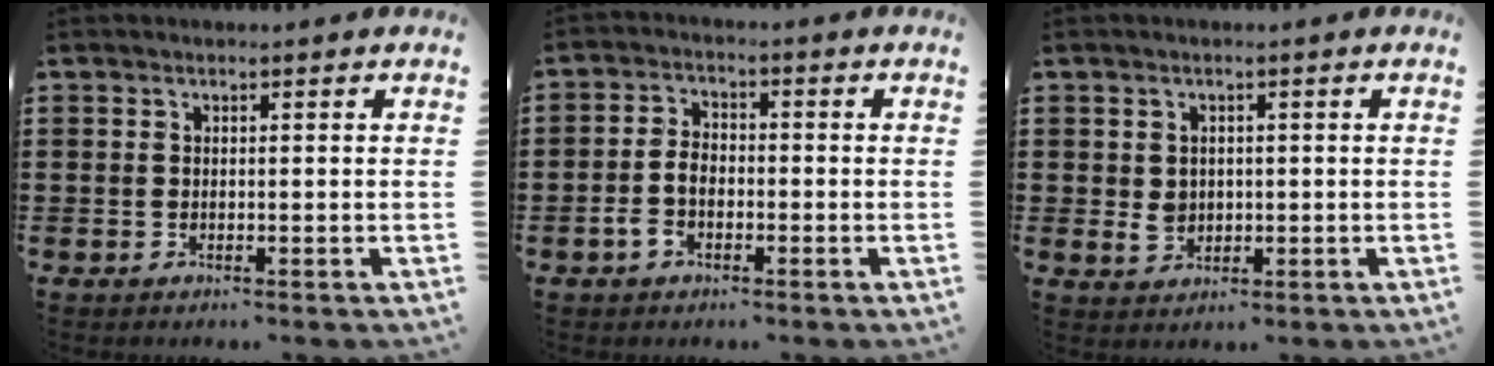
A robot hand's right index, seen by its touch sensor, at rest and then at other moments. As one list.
[{"total": 4.3, "force": [-1.6, 2.6, 3.1], "torque": [-0.076, -0.001, -0.034]}, {"total": 2.7, "force": [0.0, 2.2, 1.5], "torque": [-0.027, 0.003, -0.001]}]